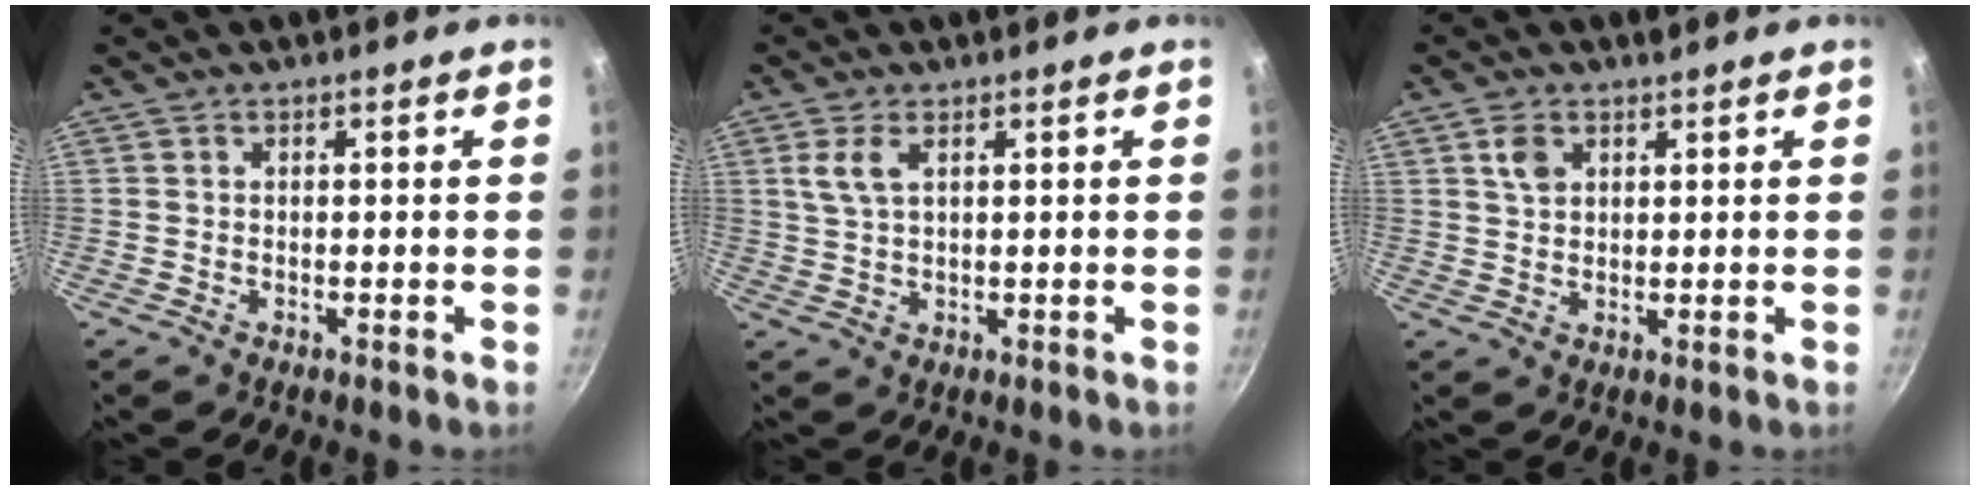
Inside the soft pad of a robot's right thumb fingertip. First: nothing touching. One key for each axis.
{"total": 4.0, "fx": 1.6, "fy": 1.7, "fz": 3.3, "tx": -0.068, "ty": -0.005, "tz": 0.035}
{"total": 3.6, "fx": 1.7, "fy": 2.3, "fz": 2.1, "tx": -0.030, "ty": -0.004, "tz": 0.034}